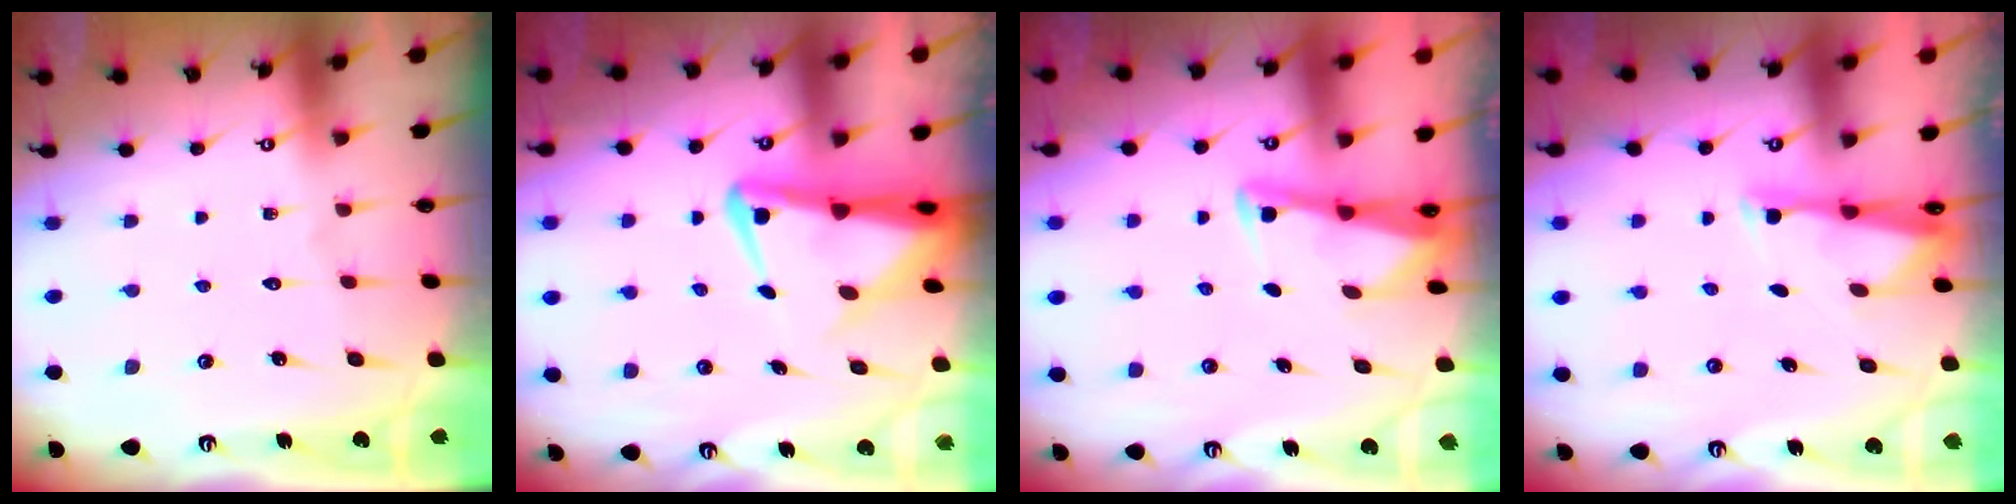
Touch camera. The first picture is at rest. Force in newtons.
{"total": 5.7, "press": 5.7, "slide": 0.8}
{"total": 2.7, "press": 2.7, "slide": 0.2}
{"total": 2.7, "press": 2.7, "slide": 0.5}